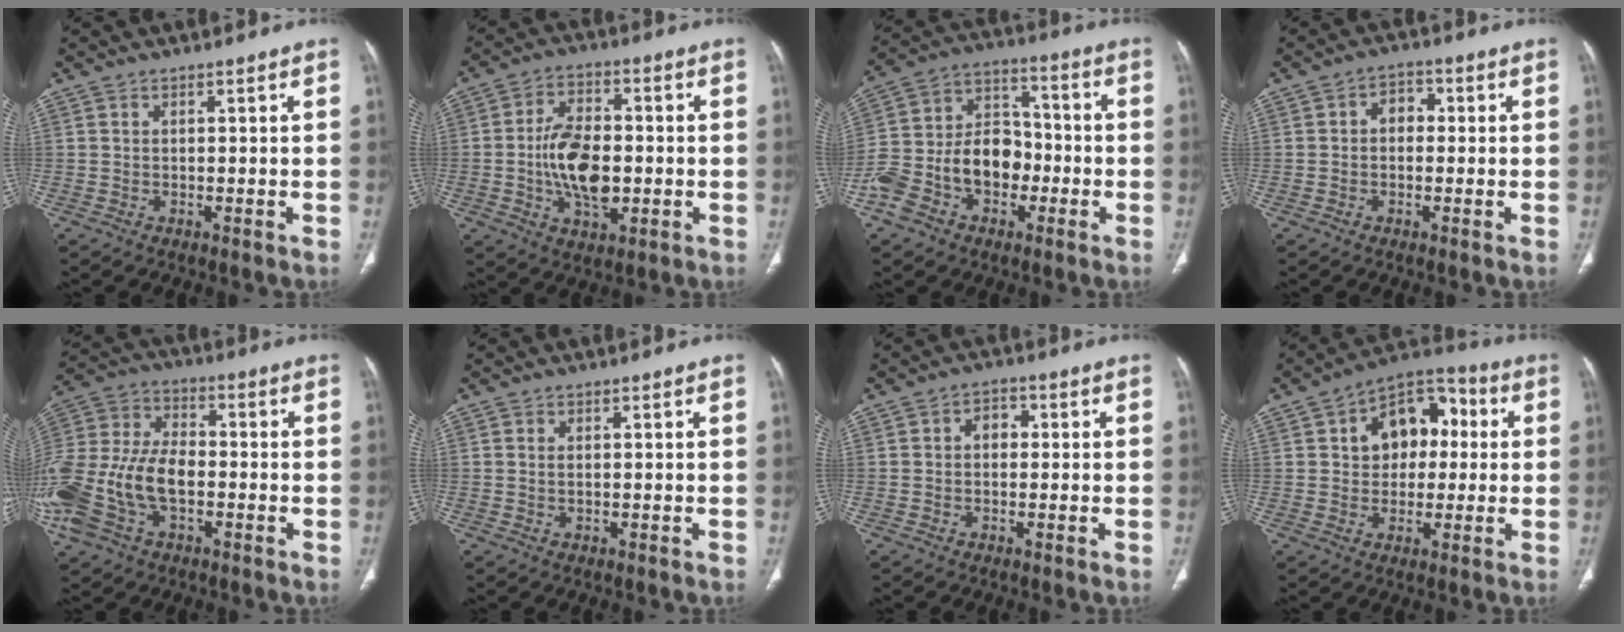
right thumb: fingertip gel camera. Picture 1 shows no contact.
{"total": 12.4, "force": [-1.4, 7.1, 10.0], "torque": [-0.165, 0.011, -0.026]}
{"total": 16.3, "force": [-5.1, 11.5, 10.2], "torque": [-0.166, 0.061, -0.097]}
{"total": 3.9, "force": [0.1, 2.9, 2.6], "torque": [-0.023, 0.015, -0.009]}
{"total": 21.2, "force": [-5.2, 13.1, 15.8], "torque": [-0.369, 0.024, -0.094]}
{"total": 0.6, "force": [0.1, 0.3, 0.6], "torque": [-0.016, 0.001, 0.004]}
{"total": 3.4, "force": [0.2, 2.5, 2.3], "torque": [-0.022, 0.012, -0.005]}
{"total": 13.4, "force": [2.4, 9.4, 9.2], "torque": [-0.089, 0.026, 0.027]}